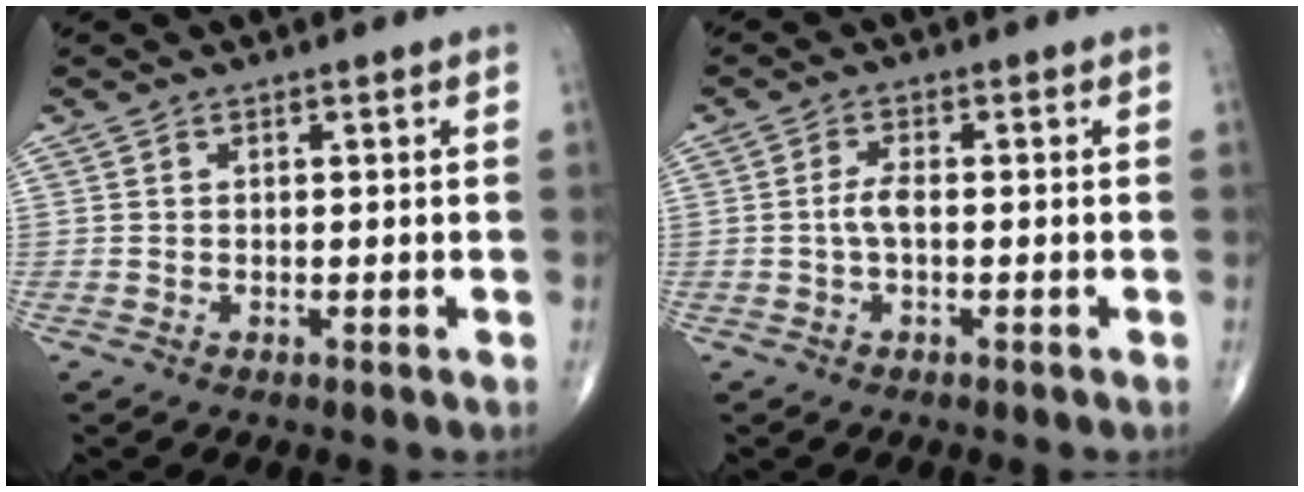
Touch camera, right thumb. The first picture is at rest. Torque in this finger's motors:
{"motor_torque": [0.78, 0.54, 0.41, -0.13, 0.06]}